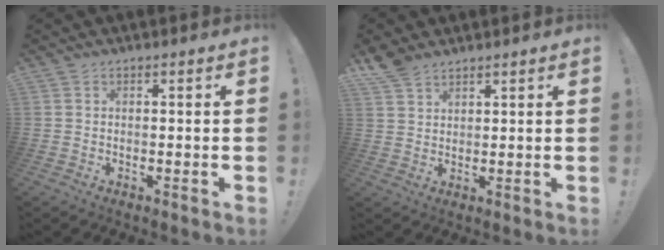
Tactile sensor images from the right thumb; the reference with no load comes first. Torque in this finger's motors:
{"motor_torque": [-0.05, 0.08, 0.07, 0.07, 0.08]}